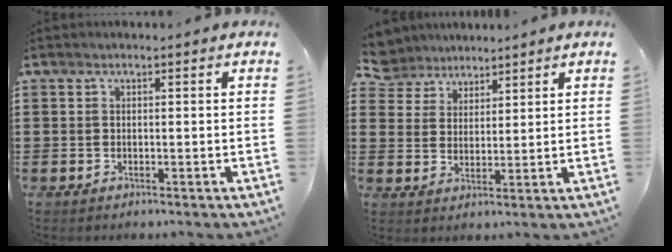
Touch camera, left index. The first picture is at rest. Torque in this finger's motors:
{"motor_torque": [0.02, -0.01, -0.05, -0.02]}